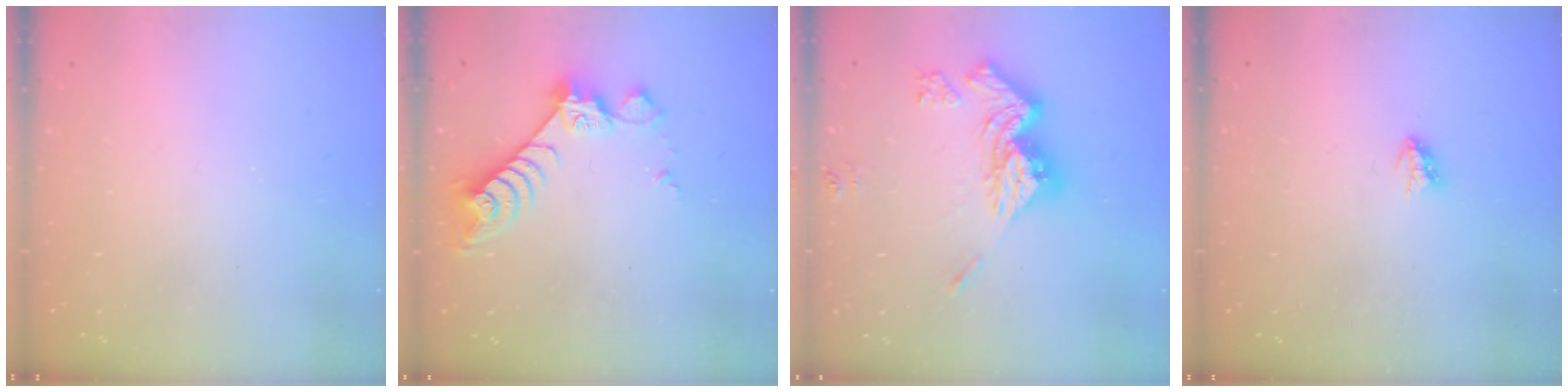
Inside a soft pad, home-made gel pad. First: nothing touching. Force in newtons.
{"total": 9.0, "press": 9.0, "slide": 0.6}
{"total": 15.0, "press": 15.0, "slide": 1.5}
{"total": 2.9, "press": 2.8, "slide": 0.4}